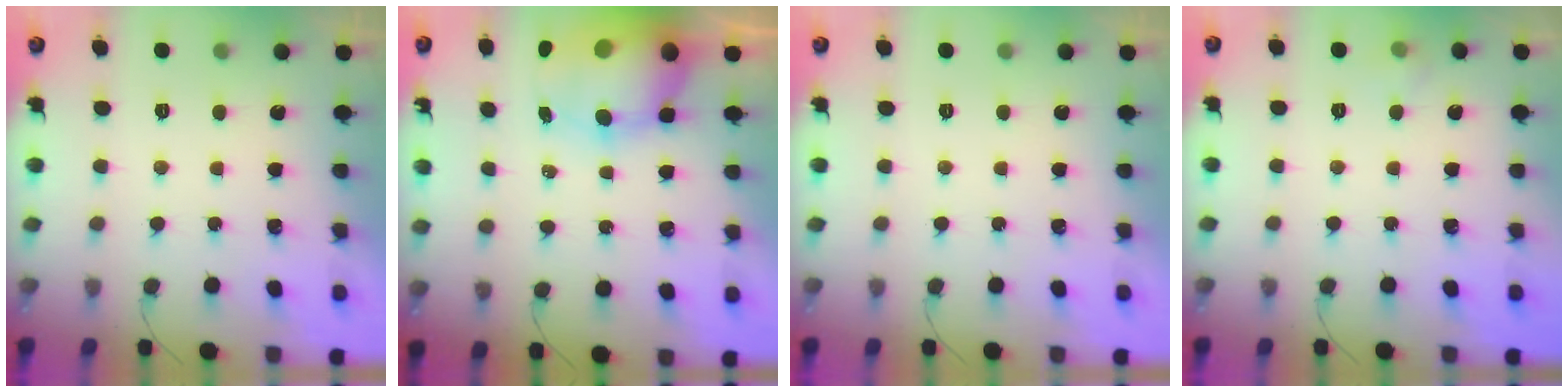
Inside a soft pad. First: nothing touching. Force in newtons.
{"total": 11.5, "press": 11.1, "slide": 3.0}
{"total": 0.0}
{"total": 5.8, "press": 3.2, "slide": 4.9}